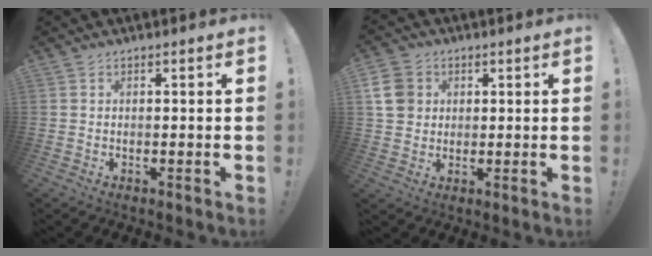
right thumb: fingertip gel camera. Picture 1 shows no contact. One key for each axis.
{"total": 8.1, "fx": 2.1, "fy": 7.2, "fz": 3.2, "tx": -0.058, "ty": -0.002, "tz": 0.044}